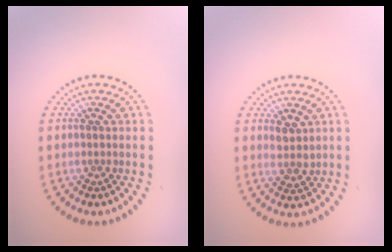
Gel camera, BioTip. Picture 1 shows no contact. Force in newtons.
{"total": 2.0, "press": 1.8, "slide": 0.7}